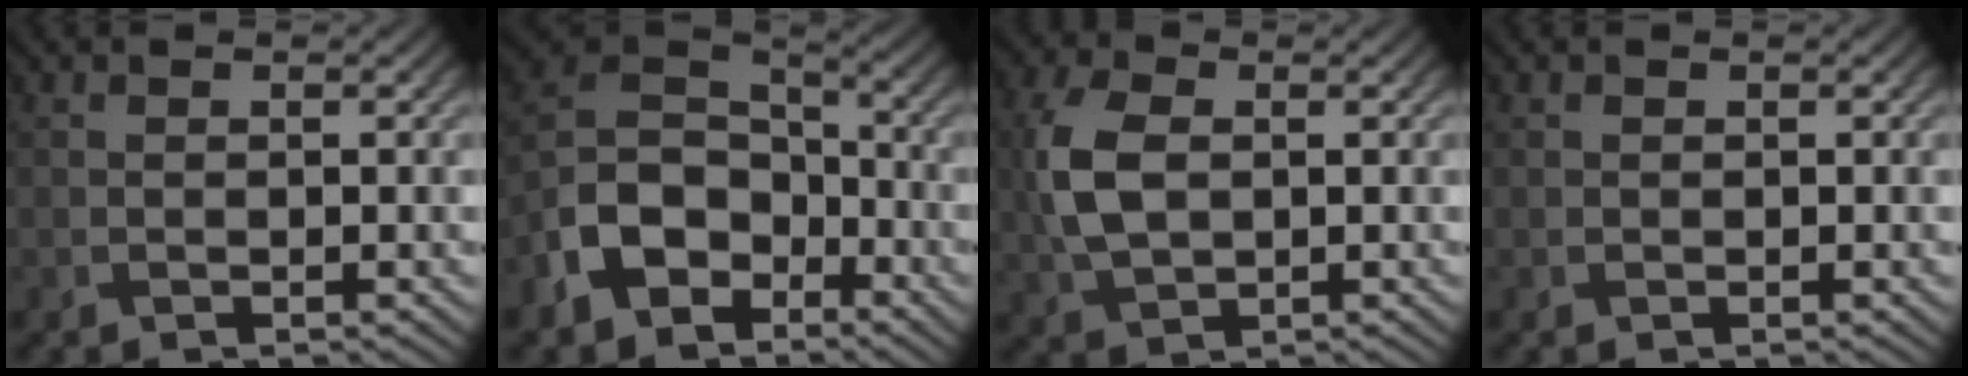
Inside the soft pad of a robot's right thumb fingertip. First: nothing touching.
{"total": 10.9, "force": [-5.5, 7.5, 5.8], "torque": [-0.134, -0.013, -0.124]}
{"total": 7.1, "force": [0.6, 4.6, 5.4], "torque": [-0.141, 0.004, 0.009]}
{"total": 0.0}